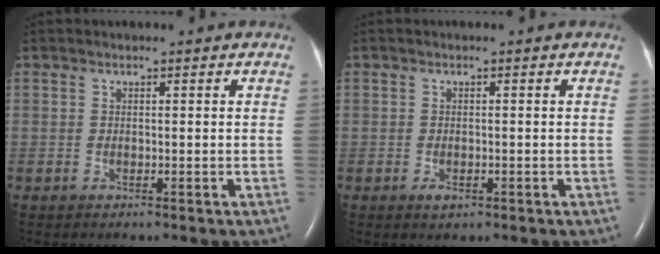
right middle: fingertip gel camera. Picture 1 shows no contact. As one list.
[{"total": 1.3, "force": [-0.7, 0.7, 0.9], "torque": [-0.018, -0.002, -0.005]}]